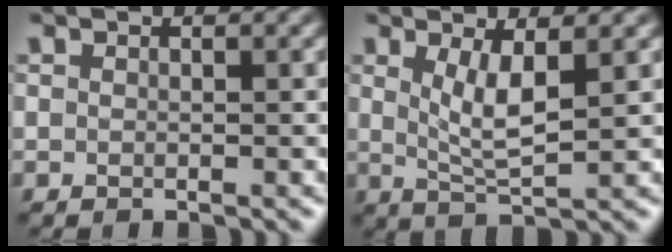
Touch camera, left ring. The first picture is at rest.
{"total": 3.6, "force": [0.6, 1.0, 3.4], "torque": [-0.066, -0.009, 0.018]}